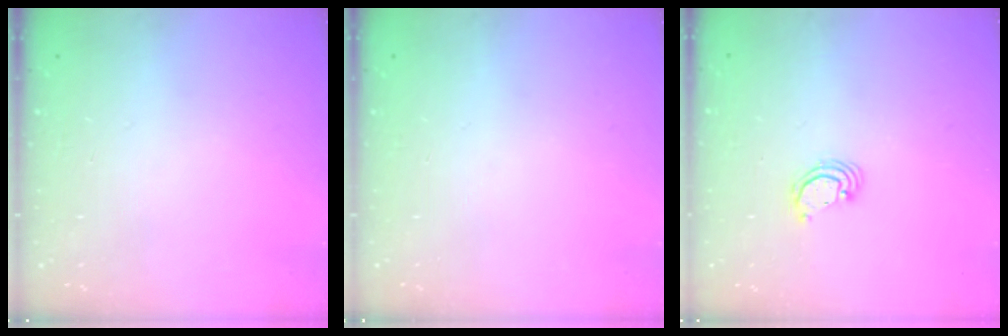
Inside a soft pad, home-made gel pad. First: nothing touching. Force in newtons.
{"total": 0.0}
{"total": 2.2, "press": 2.2, "slide": 0.1}